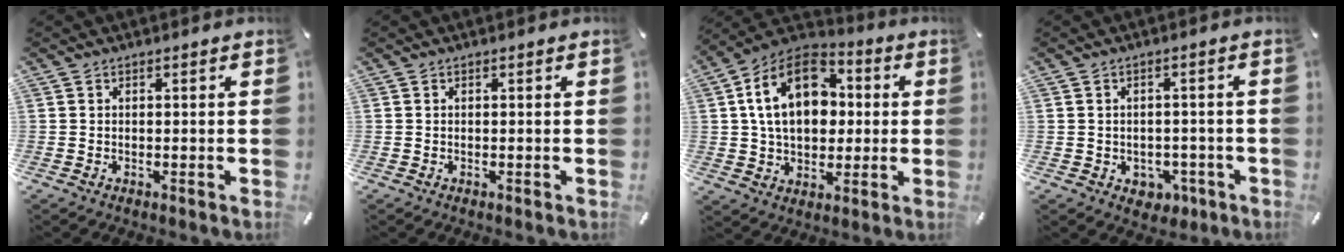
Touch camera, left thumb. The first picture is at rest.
{"total": 0.0}
{"total": 17.8, "force": [3.2, 12.9, 11.8], "torque": [-0.219, 0.000, 0.057]}
{"total": 4.2, "force": [-1.1, 3.7, 1.7], "torque": [-0.013, 0.003, -0.020]}